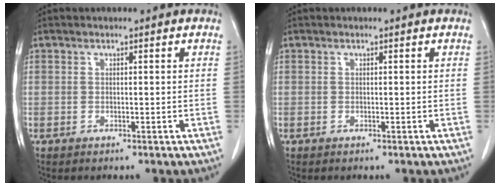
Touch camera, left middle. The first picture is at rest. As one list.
[{"total": 0.0}]